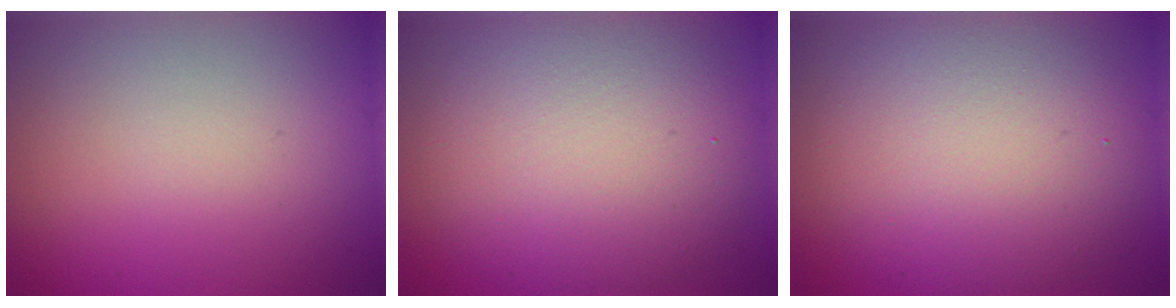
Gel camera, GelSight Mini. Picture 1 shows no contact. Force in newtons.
{"total": 9.5, "press": 9.5, "slide": 0.4}
{"total": 9.2, "press": 9.1, "slide": 0.9}